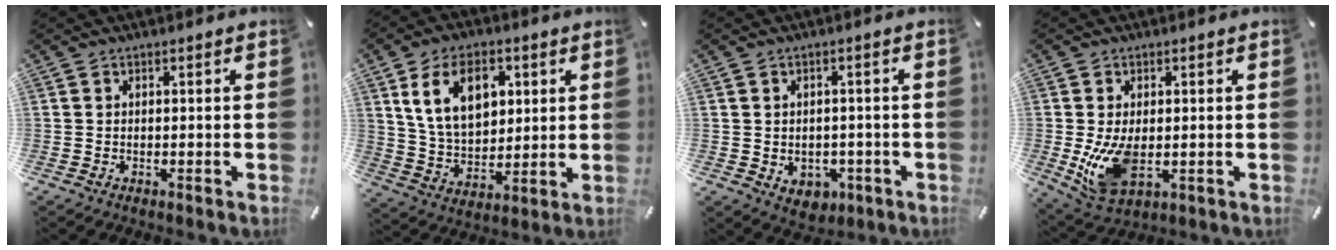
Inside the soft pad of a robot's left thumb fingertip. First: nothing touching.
{"total": 13.9, "force": [5.4, 9.4, 8.7], "torque": [-0.158, 0.003, 0.098]}
{"total": 4.2, "force": [-1.0, 3.6, 2.0], "torque": [-0.018, 0.002, -0.018]}
{"total": 9.7, "force": [-0.5, 5.9, 7.7], "torque": [-0.159, -0.014, -0.006]}